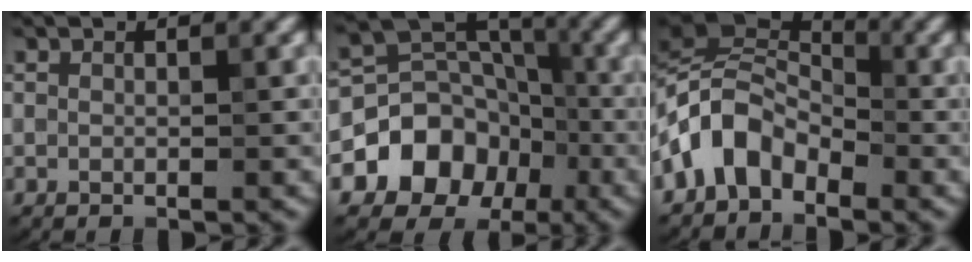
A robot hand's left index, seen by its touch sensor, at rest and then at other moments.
{"total": 8.3, "force": [-3.5, 6.6, 3.7], "torque": [-0.054, 0.020, -0.073]}
{"total": 5.9, "force": [-3.0, 3.6, 3.6], "torque": [-0.068, 0.012, -0.072]}